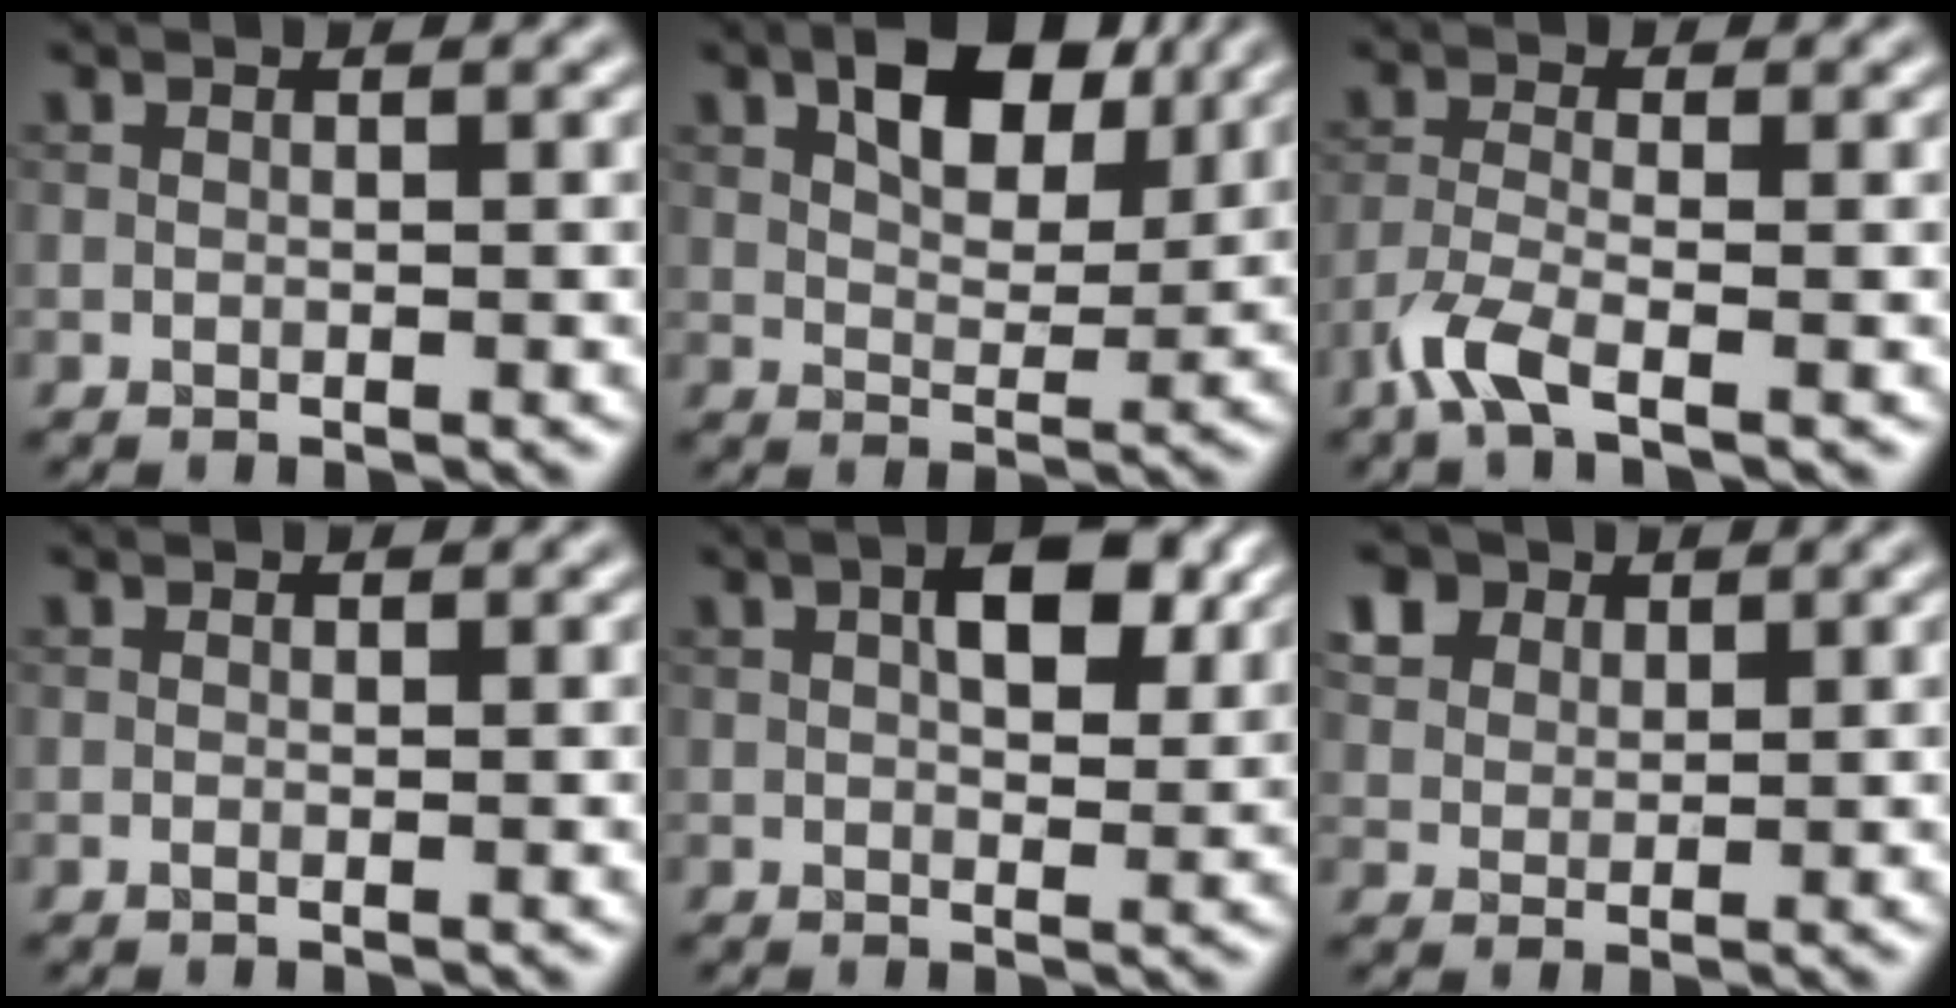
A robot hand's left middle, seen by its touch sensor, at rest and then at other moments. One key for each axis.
{"total": 6.6, "fx": 3.1, "fy": 3.5, "fz": 4.7, "tx": -0.071, "ty": 0.002, "tz": 0.045}
{"total": 3.4, "fx": -2.3, "fy": 0.9, "fz": 2.4, "tx": -0.061, "ty": -0.004, "tz": -0.060}
{"total": 0.0}
{"total": 4.6, "fx": 1.4, "fy": 2.3, "fz": 3.8, "tx": -0.057, "ty": 0.004, "tz": 0.020}
{"total": 6.1, "fx": 3.8, "fy": 4.0, "fz": 2.6, "tx": -0.086, "ty": 0.008, "tz": 0.069}